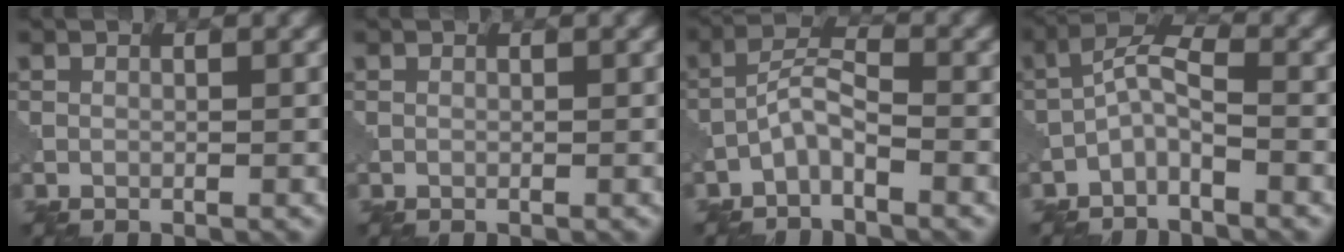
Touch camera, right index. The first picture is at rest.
{"total": 0.0}
{"total": 2.8, "force": [-1.9, 0.7, 2.0], "torque": [-0.041, 0.014, -0.045]}
{"total": 2.9, "force": [-1.8, 0.7, 2.1], "torque": [-0.044, 0.014, -0.044]}